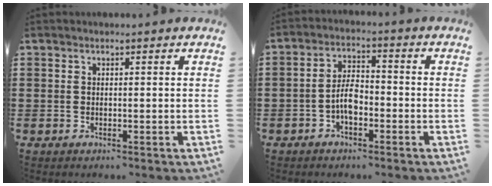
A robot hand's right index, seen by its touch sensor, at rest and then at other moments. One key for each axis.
{"total": 4.7, "fx": -1.7, "fy": 2.2, "fz": 3.8, "tx": -0.088, "ty": 0.002, "tz": -0.039}